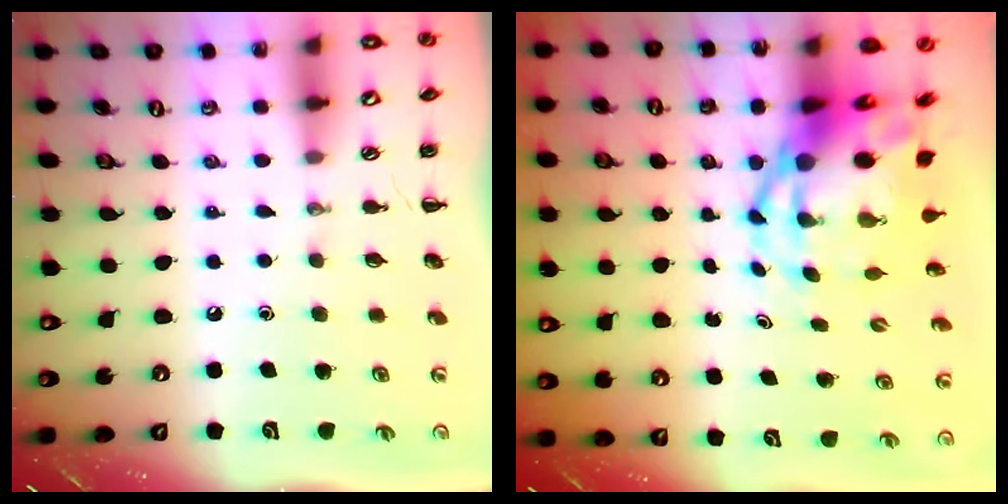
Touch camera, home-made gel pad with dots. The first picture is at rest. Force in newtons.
{"total": 9.2, "press": 8.8, "slide": 2.6}